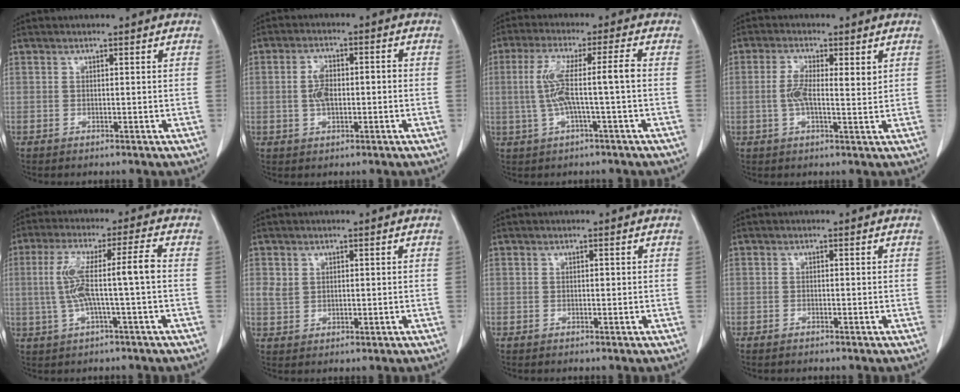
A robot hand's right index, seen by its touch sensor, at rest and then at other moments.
{"total": 4.8, "force": [-0.4, 2.4, 4.1], "torque": [-0.087, 0.013, -0.008]}
{"total": 8.1, "force": [-0.4, -0.2, 8.0], "torque": [-0.162, 0.021, -0.008]}
{"total": 5.4, "force": [1.0, 1.6, 5.1], "torque": [-0.100, 0.007, 0.014]}
{"total": 9.1, "force": [-0.4, -0.1, 9.1], "torque": [-0.179, 0.023, -0.007]}
{"total": 2.5, "force": [1.0, 2.0, 1.1], "torque": [-0.022, 0.001, 0.025]}
{"total": 0.0}
{"total": 0.6, "force": [-0.5, 0.1, 0.3], "torque": [-0.009, -0.001, -0.009]}